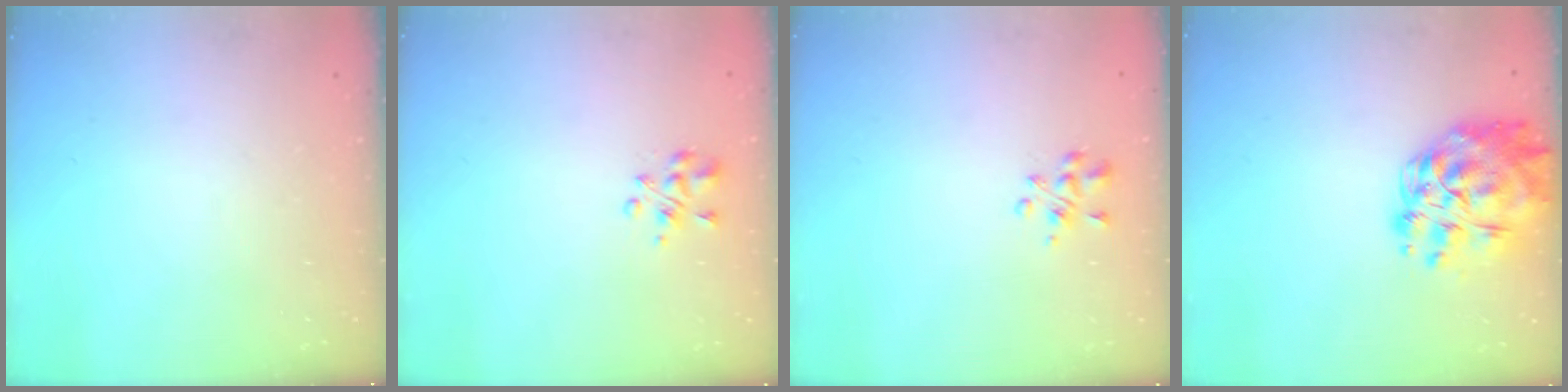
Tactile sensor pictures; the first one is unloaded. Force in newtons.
{"total": 3.8, "press": 3.8, "slide": 0.6}
{"total": 3.7, "press": 3.7, "slide": 0.7}
{"total": 16.8, "press": 16.0, "slide": 5.2}